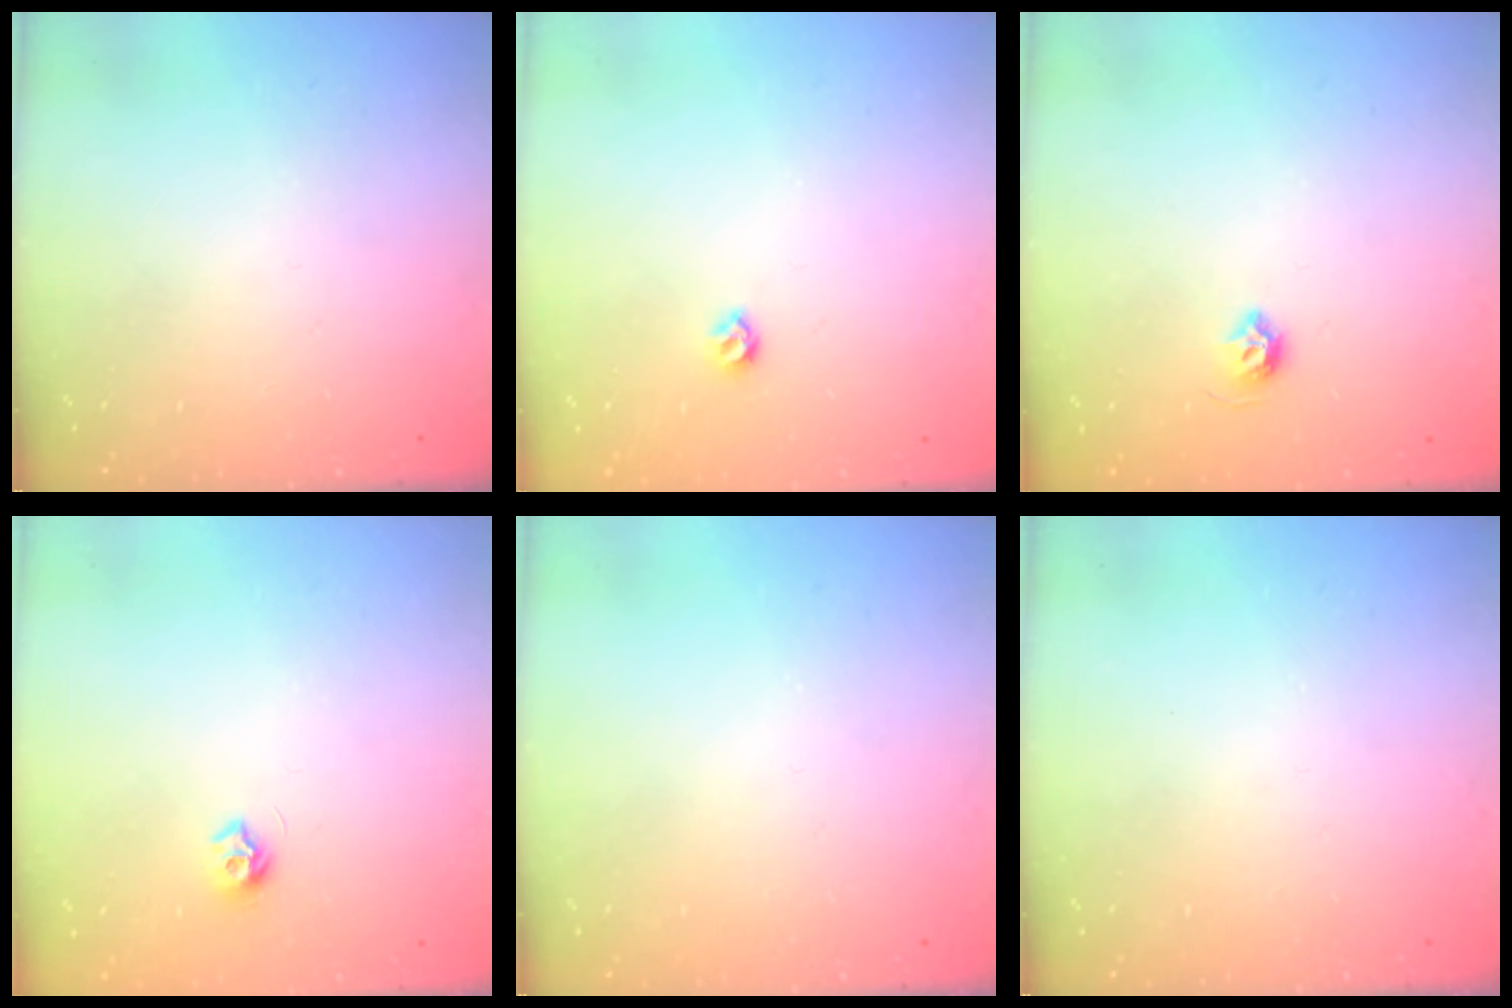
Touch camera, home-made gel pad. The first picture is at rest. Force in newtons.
{"total": 4.9, "press": 4.8, "slide": 0.8}
{"total": 5.7, "press": 5.7, "slide": 0.7}
{"total": 6.4, "press": 6.3, "slide": 0.6}
{"total": 0.0}
{"total": 0.0}